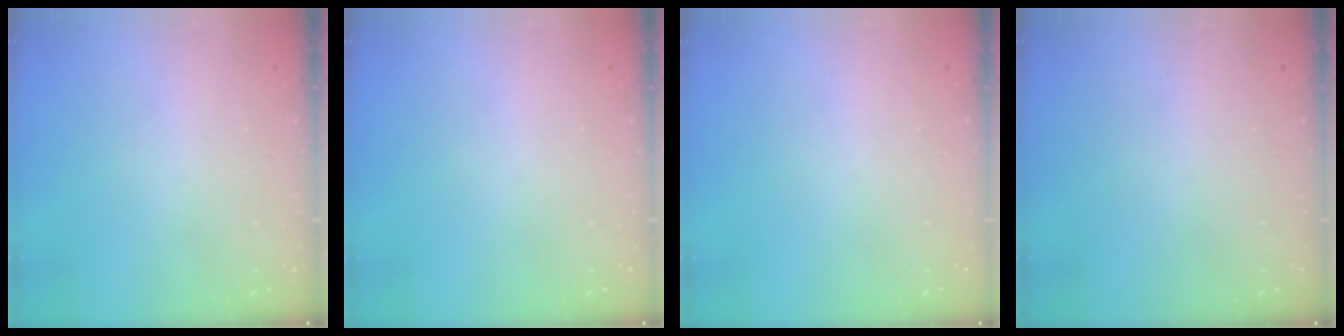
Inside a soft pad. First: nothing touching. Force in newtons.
{"total": 0.0}
{"total": 0.0}
{"total": 0.0}